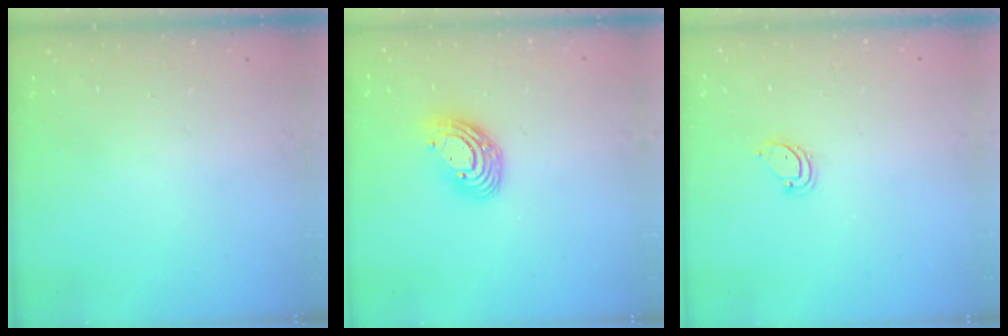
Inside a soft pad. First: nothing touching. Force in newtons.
{"total": 10.5, "press": 10.4, "slide": 1.1}
{"total": 3.6, "press": 3.6, "slide": 0.2}